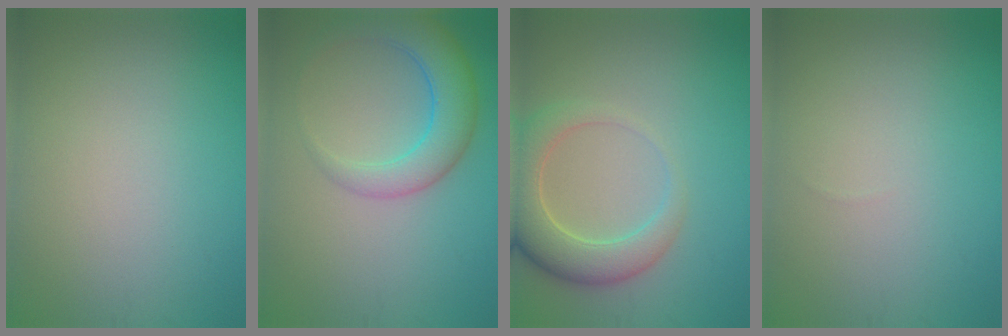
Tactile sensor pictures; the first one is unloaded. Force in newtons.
{"total": 4.7, "press": 4.7, "slide": 0.3}
{"total": 5.6, "press": 5.6, "slide": 0.7}
{"total": 0.0}